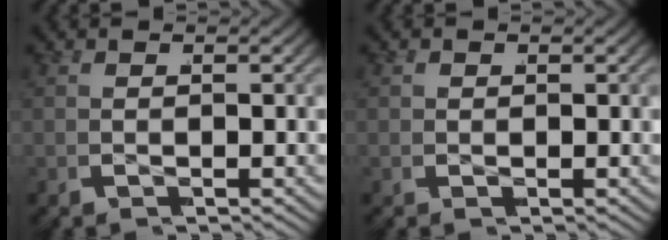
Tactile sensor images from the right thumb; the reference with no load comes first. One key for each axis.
{"total": 0.7, "fx": 0.1, "fy": 0.6, "fz": 0.2, "tx": -0.005, "ty": -0.007, "tz": 0.005}